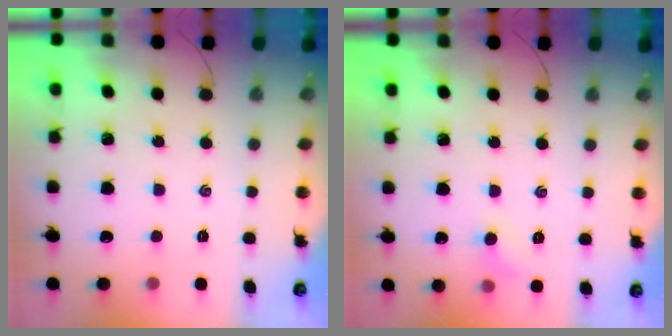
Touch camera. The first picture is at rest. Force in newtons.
{"total": 5.1, "press": 4.9, "slide": 1.6}